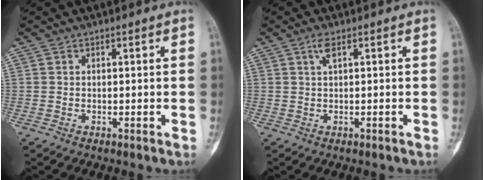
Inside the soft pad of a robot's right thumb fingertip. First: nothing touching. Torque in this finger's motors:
{"motor_torque": [0.02, 0.10, 0.59, 0.06, 0.01]}